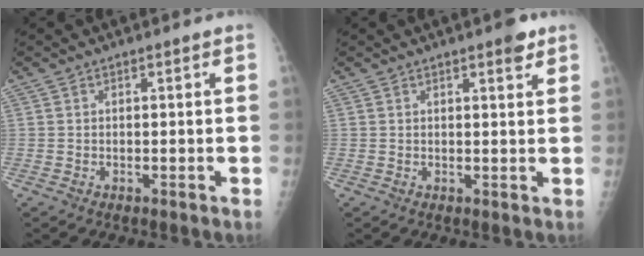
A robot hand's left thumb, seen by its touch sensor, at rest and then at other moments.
{"total": 3.0, "force": [2.0, 0.9, 2.1], "torque": [-0.020, -0.008, 0.022]}